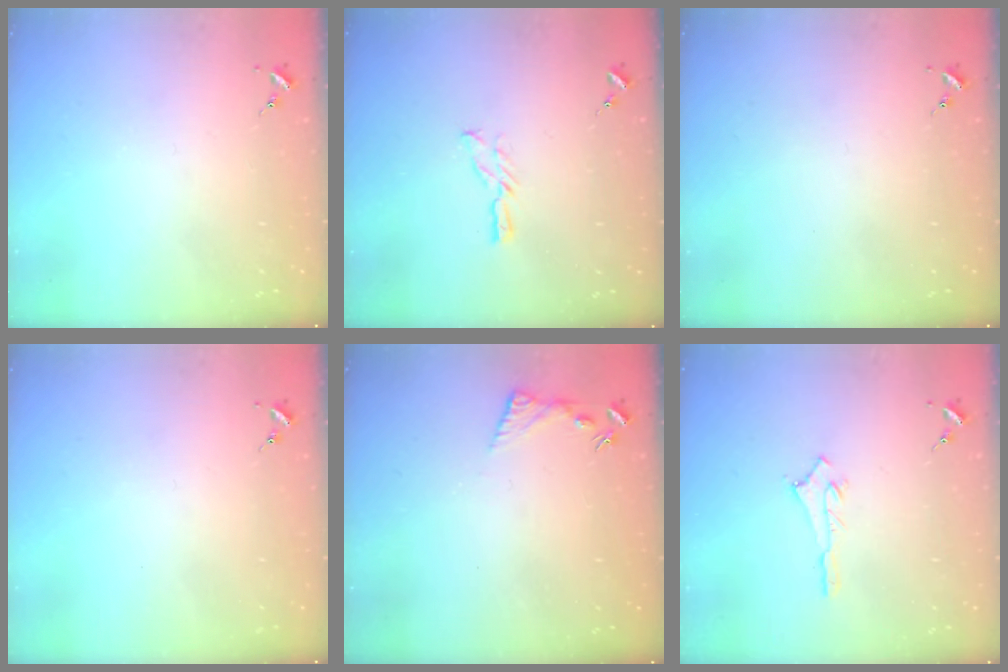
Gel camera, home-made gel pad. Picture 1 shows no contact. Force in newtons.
{"total": 5.8, "press": 5.8, "slide": 0.4}
{"total": 0.0}
{"total": 0.0}
{"total": 6.4, "press": 6.3, "slide": 0.7}
{"total": 2.5, "press": 2.5, "slide": 0.2}